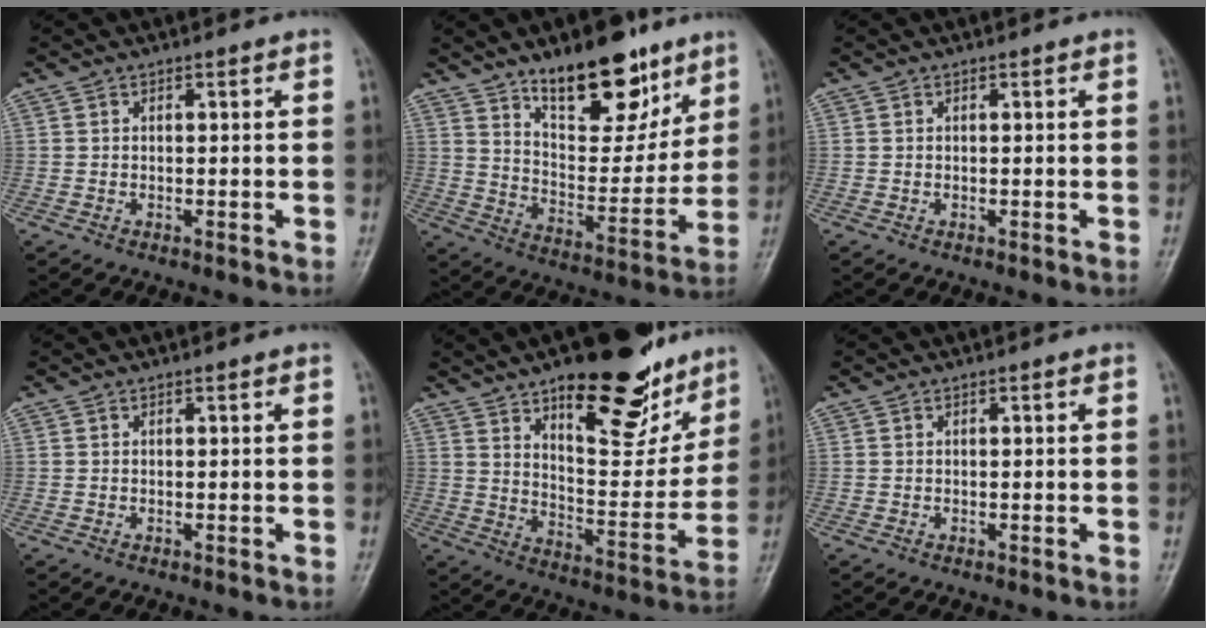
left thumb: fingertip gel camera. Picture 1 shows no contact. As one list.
[{"total": 18.2, "force": [12.2, 8.1, 10.9], "torque": [-0.105, -0.084, 0.202]}, {"total": 0.0}, {"total": 0.0}, {"total": 22.8, "force": [14.3, 9.1, 15.2], "torque": [-0.161, -0.070, 0.218]}, {"total": 0.0}]